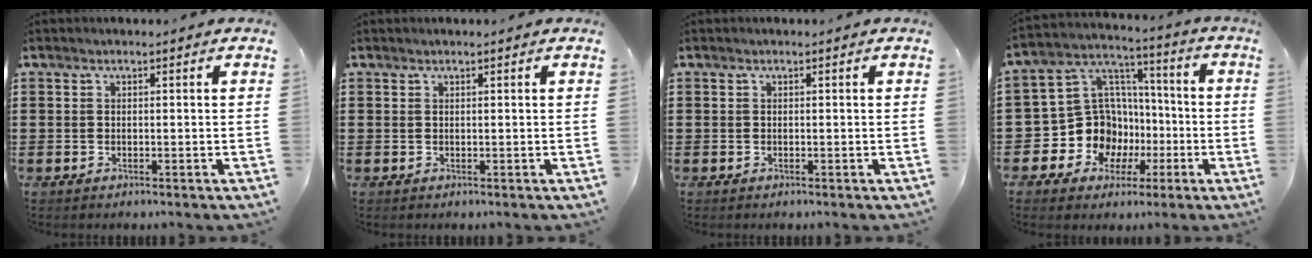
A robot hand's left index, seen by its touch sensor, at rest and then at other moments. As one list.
[{"total": 0.0}, {"total": 0.0}, {"total": 11.9, "force": [-2.8, 10.9, 3.7], "torque": [-0.115, -0.005, -0.039]}]